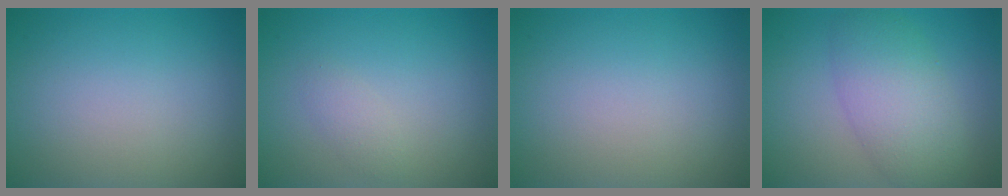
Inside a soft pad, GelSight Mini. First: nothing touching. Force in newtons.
{"total": 1.1, "press": 1.1, "slide": 0.0}
{"total": 0.0}
{"total": 5.4, "press": 5.4, "slide": 0.2}